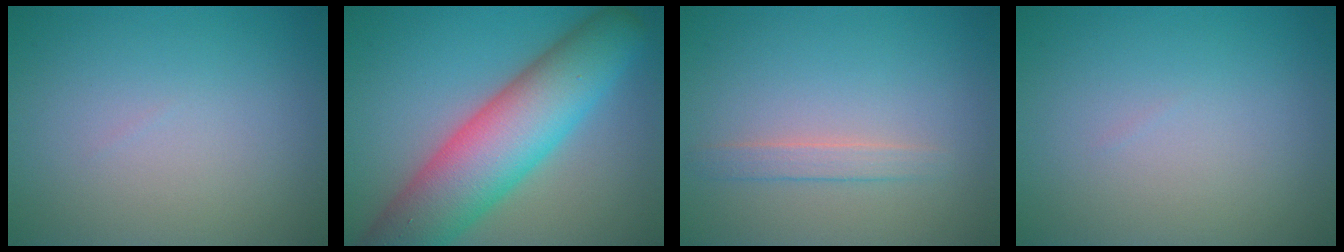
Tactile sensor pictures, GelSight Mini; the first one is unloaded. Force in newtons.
{"total": 11.0, "press": 11.0, "slide": 0.5}
{"total": 1.5, "press": 1.5, "slide": 0.1}
{"total": 0.0}